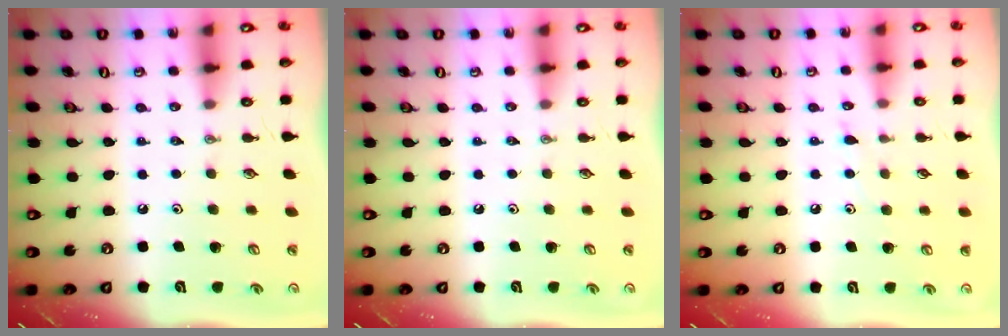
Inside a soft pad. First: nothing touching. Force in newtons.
{"total": 0.0}
{"total": 5.1, "press": 5.0, "slide": 0.6}